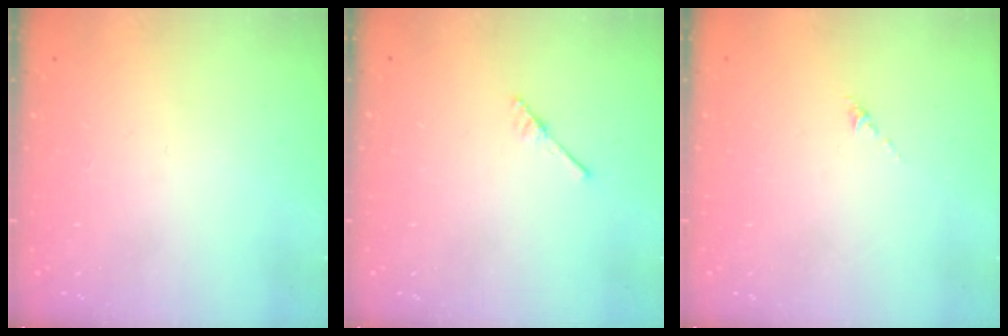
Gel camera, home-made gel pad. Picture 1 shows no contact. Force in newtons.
{"total": 2.5, "press": 2.4, "slide": 0.3}
{"total": 0.0}